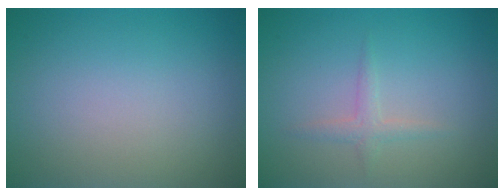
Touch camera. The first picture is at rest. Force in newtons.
{"total": 1.3, "press": 1.3, "slide": 0.1}